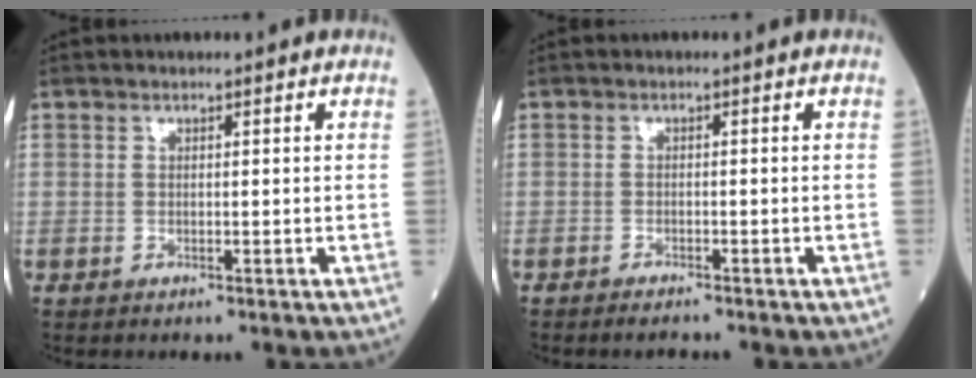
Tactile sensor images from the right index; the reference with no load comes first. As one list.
[{"total": 1.7, "force": [-1.6, 0.2, 0.6], "torque": [-0.013, -0.004, -0.024]}]